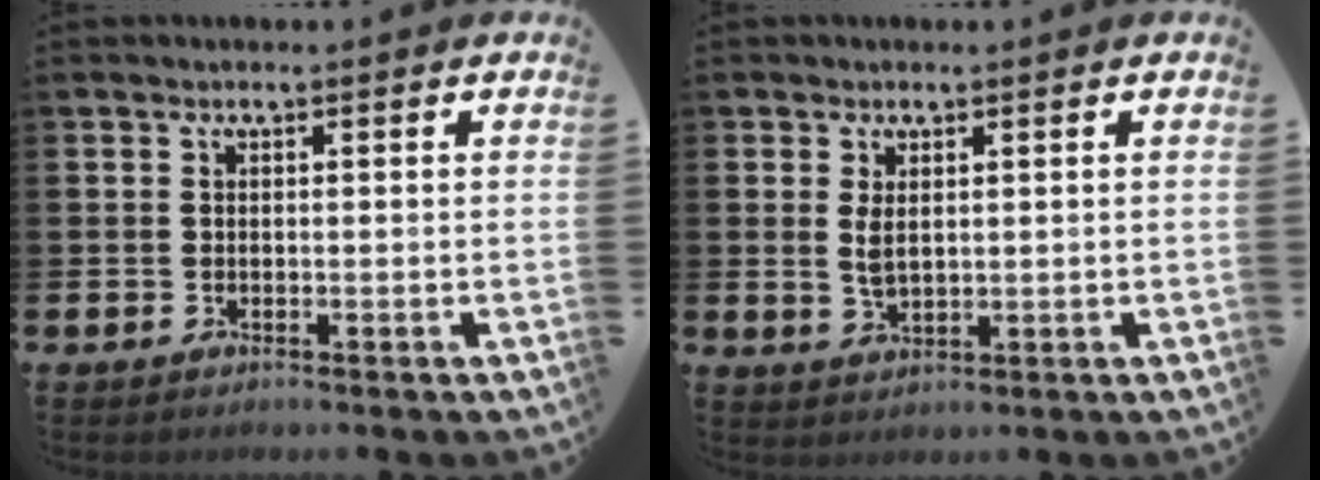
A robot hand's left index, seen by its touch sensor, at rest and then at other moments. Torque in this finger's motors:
{"motor_torque": [0.69, 0.53, 0.14, 0.11]}